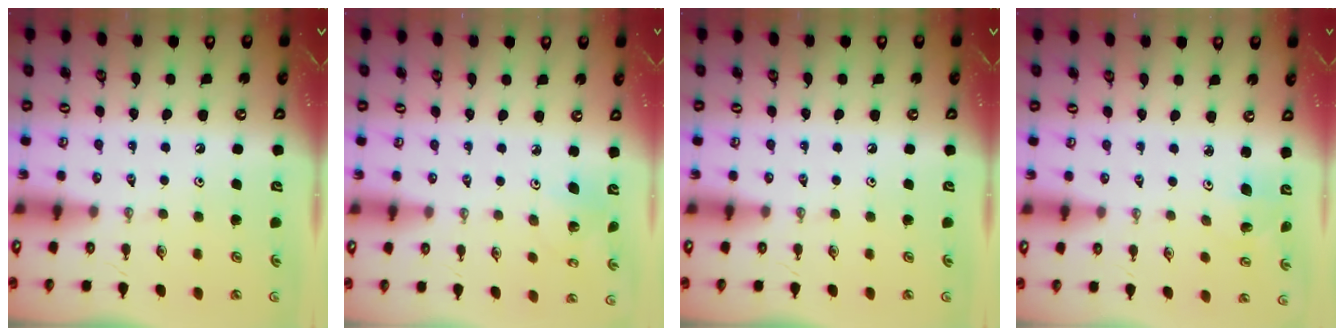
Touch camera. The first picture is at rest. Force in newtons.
{"total": 5.0, "press": 4.9, "slide": 0.3}
{"total": 0.0}
{"total": 3.8, "press": 3.8, "slide": 0.2}